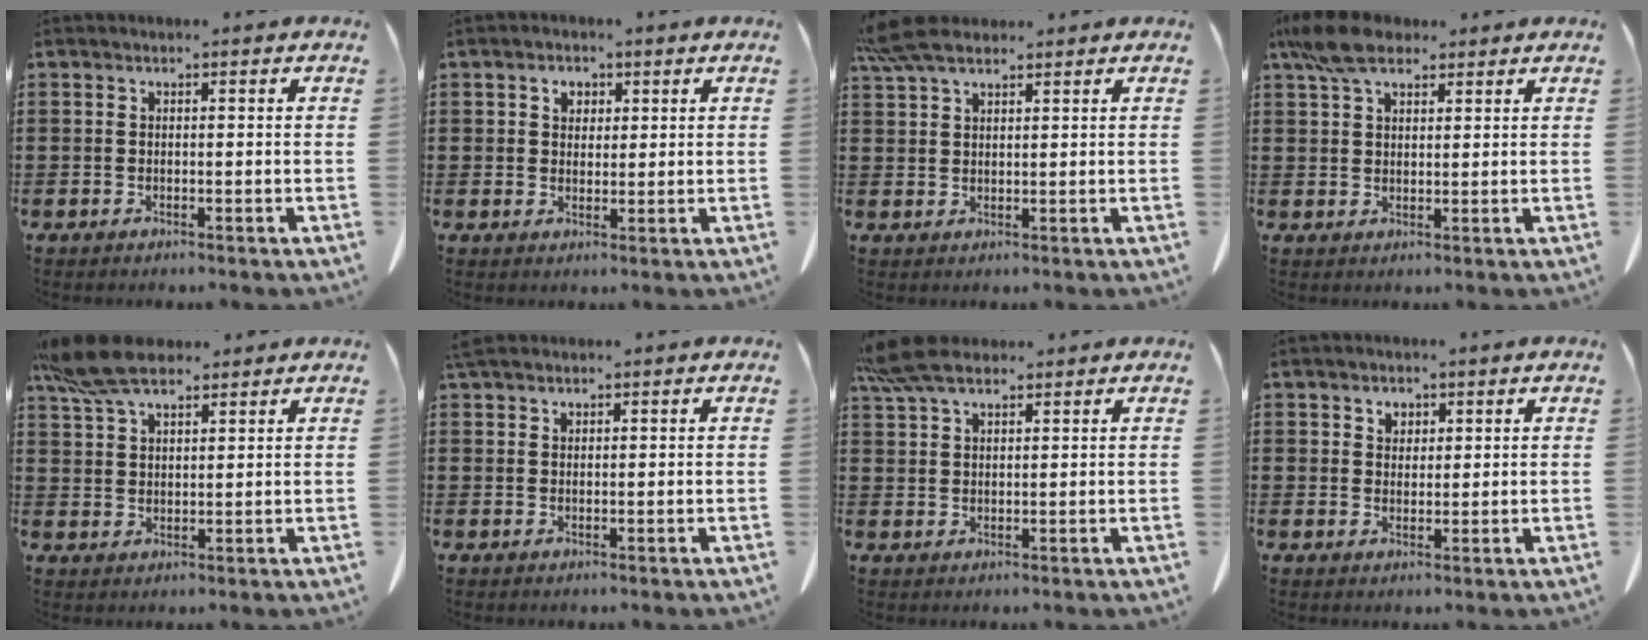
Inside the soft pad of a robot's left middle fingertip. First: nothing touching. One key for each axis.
{"total": 2.4, "fx": 1.1, "fy": 1.9, "fz": 1.0, "tx": -0.019, "ty": 0.004, "tz": 0.016}
{"total": 5.7, "fx": 4.3, "fy": 1.9, "fz": 3.2, "tx": -0.082, "ty": -0.002, "tz": 0.079}
{"total": 6.6, "fx": 4.6, "fy": 2.8, "fz": 3.9, "tx": -0.089, "ty": 0.002, "tz": 0.087}
{"total": 8.7, "fx": 6.6, "fy": 3.0, "fz": 4.8, "tx": -0.118, "ty": -0.007, "tz": 0.123}
{"total": 1.6, "fx": 1.5, "fy": 0.4, "fz": 0.4, "tx": -0.013, "ty": 0.002, "tz": 0.029}
{"total": 6.5, "fx": 5.0, "fy": 2.2, "fz": 3.6, "tx": -0.092, "ty": -0.006, "tz": 0.093}
{"total": 1.9, "fx": 1.4, "fy": 1.2, "fz": 0.3, "tx": -0.001, "ty": 0.002, "tz": 0.025}